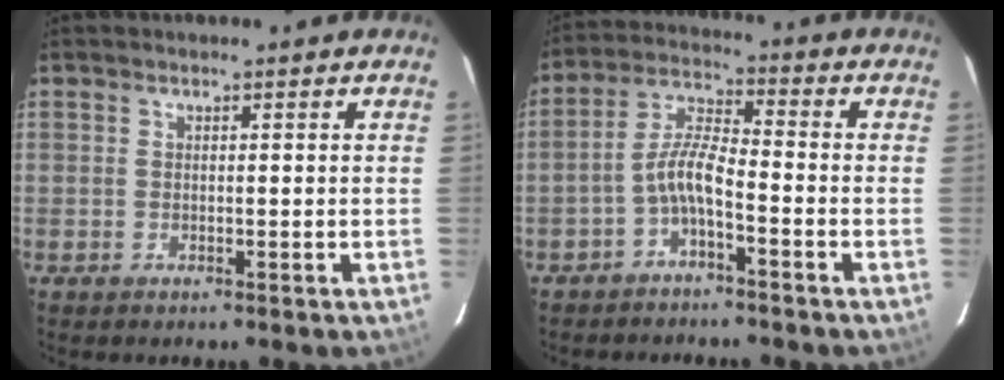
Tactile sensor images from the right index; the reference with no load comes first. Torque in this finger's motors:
{"motor_torque": [0.78, -0.54, 0.55, 0.14]}